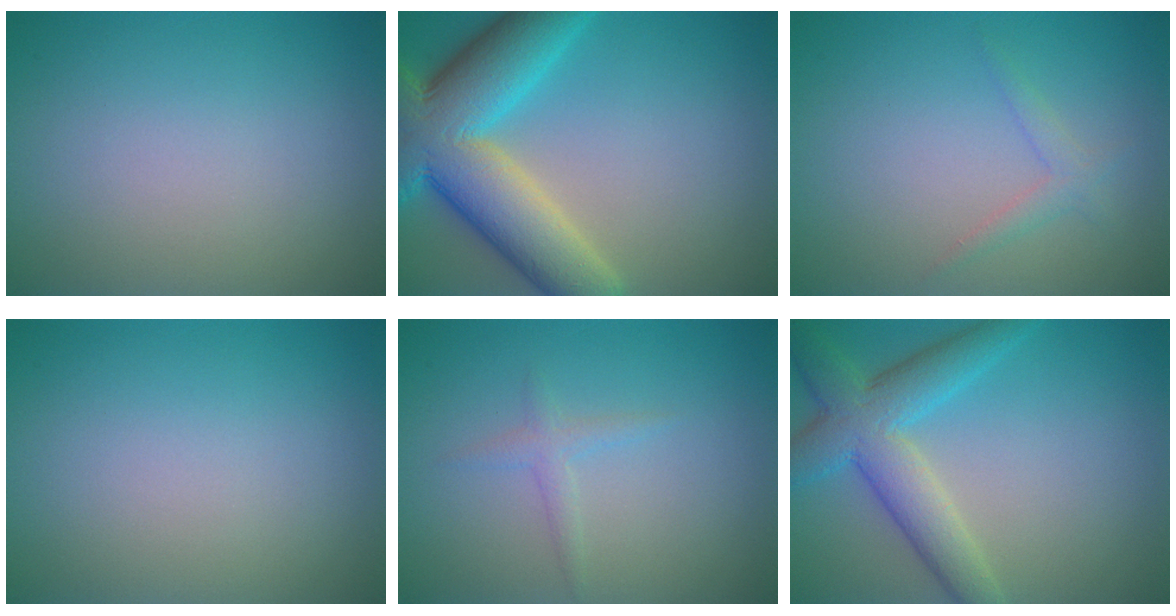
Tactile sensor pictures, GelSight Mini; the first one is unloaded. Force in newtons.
{"total": 12.3, "press": 12.3, "slide": 0.8}
{"total": 1.3, "press": 1.3, "slide": 0.1}
{"total": 0.0}
{"total": 1.2, "press": 1.2, "slide": 0.1}
{"total": 6.2, "press": 6.2, "slide": 0.2}